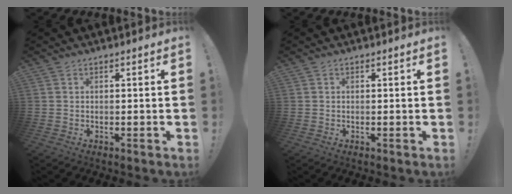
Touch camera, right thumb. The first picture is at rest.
{"total": 0.0}